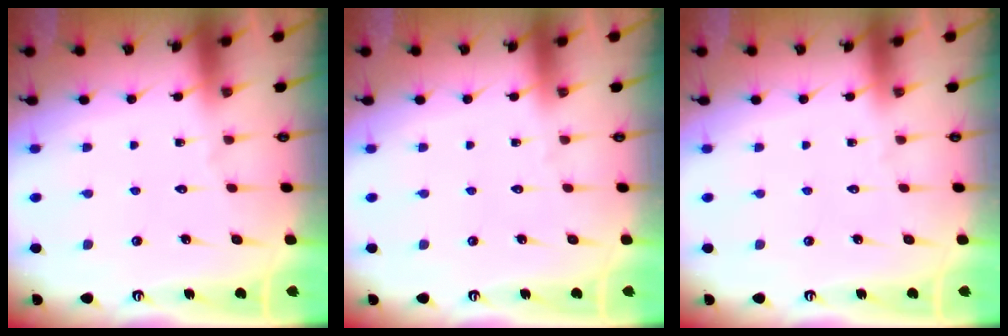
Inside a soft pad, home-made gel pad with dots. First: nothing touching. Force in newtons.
{"total": 0.0}
{"total": 0.0}